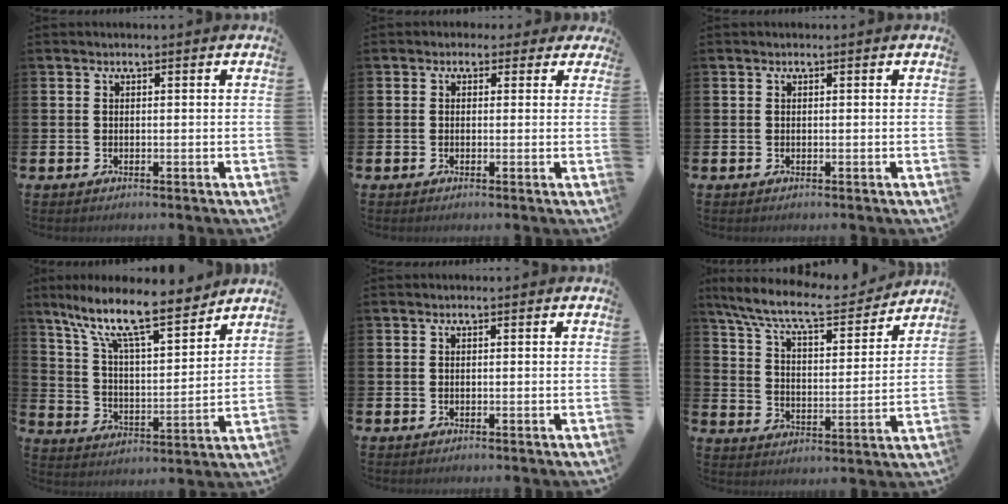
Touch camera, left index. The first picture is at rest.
{"total": 1.2, "force": [0.3, 1.2, 0.2], "torque": [-0.001, 0.009, 0.002]}
{"total": 0.0}
{"total": 10.5, "force": [8.9, 1.8, 5.4], "torque": [-0.126, -0.060, 0.146]}
{"total": 0.0}
{"total": 9.6, "force": [8.6, 1.7, 3.7], "torque": [-0.101, -0.058, 0.145]}